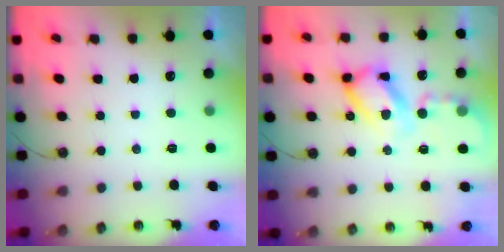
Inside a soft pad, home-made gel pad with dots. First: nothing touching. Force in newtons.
{"total": 14.9, "press": 14.9, "slide": 1.4}